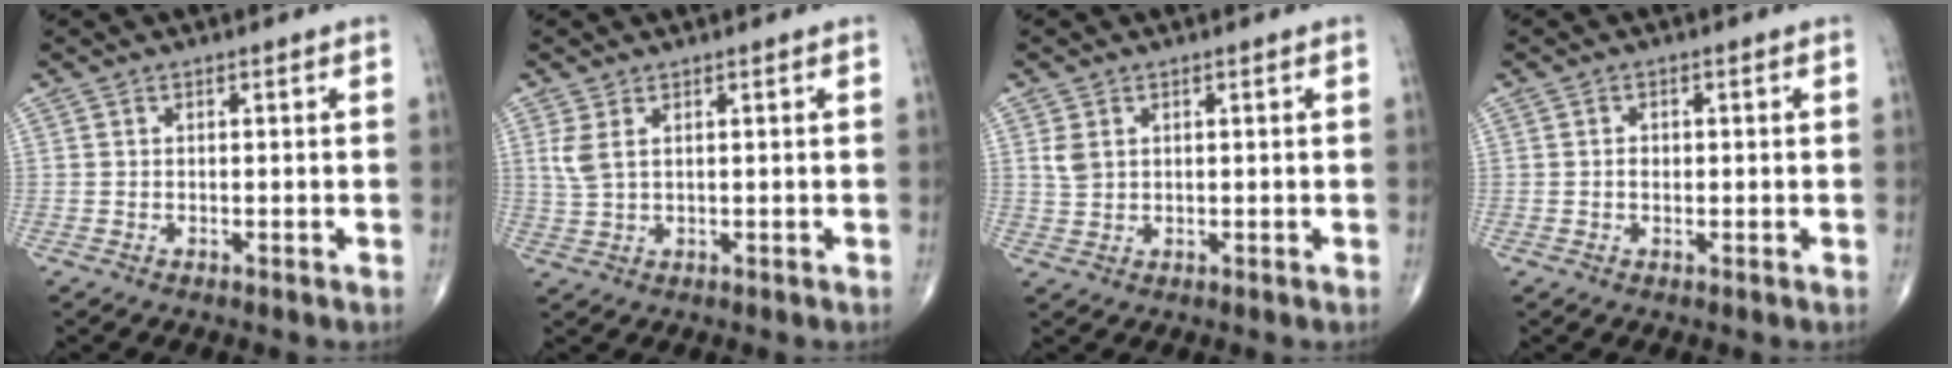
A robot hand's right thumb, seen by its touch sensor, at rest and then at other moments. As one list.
[{"total": 3.3, "force": [1.3, 1.4, 2.7], "torque": [-0.067, 0.002, 0.034]}, {"total": 2.7, "force": [1.0, 1.9, 1.7], "torque": [-0.033, 0.001, 0.026]}, {"total": 1.3, "force": [0.0, 0.9, 1.0], "torque": [-0.016, 0.002, 0.000]}]